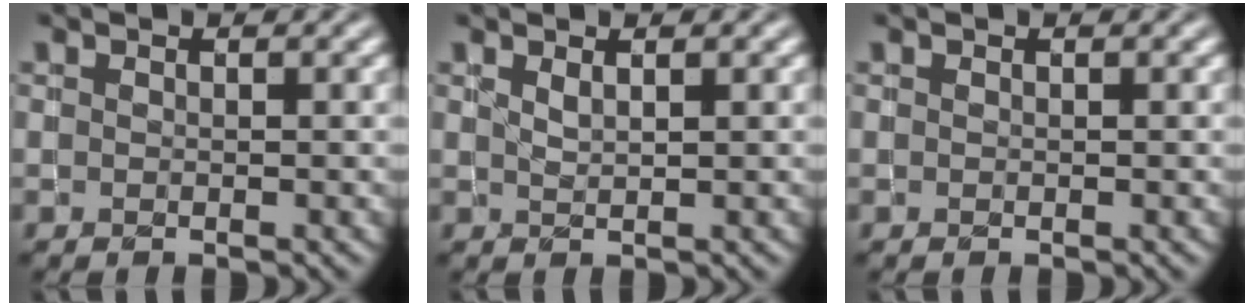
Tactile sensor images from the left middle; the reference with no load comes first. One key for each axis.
{"total": 0.8, "fx": 0.6, "fy": 0.1, "fz": 0.6, "tx": -0.008, "ty": -0.001, "tz": 0.010}
{"total": 0.0}